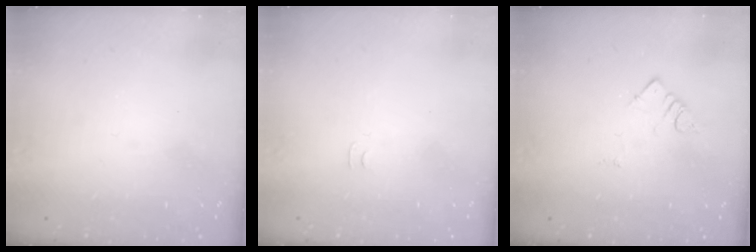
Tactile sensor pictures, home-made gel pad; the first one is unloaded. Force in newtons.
{"total": 3.7, "press": 3.7, "slide": 0.4}
{"total": 3.5, "press": 3.5, "slide": 0.4}